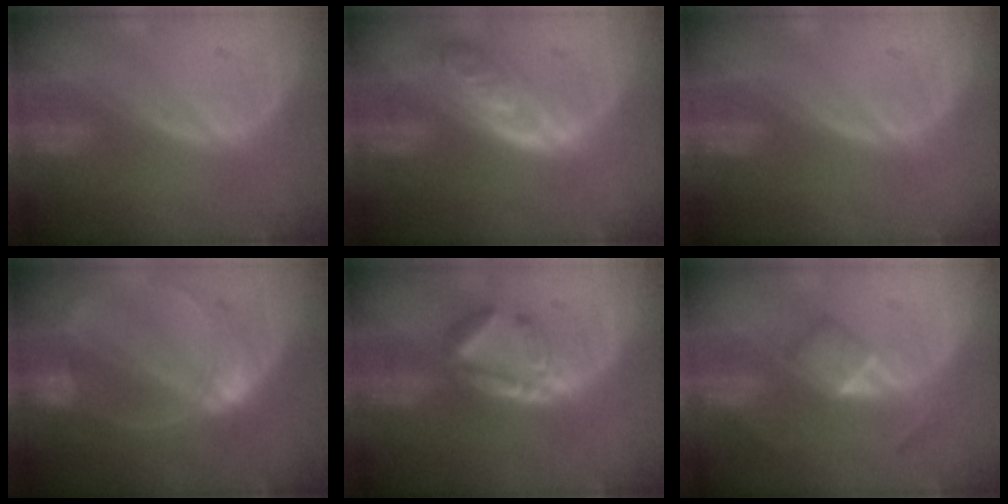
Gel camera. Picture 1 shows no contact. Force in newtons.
{"total": 6.2, "press": 5.7, "slide": 2.6}
{"total": 0.0}
{"total": 7.6, "press": 6.8, "slide": 3.4}
{"total": 5.6, "press": 5.4, "slide": 1.3}
{"total": 5.3, "press": 4.5, "slide": 2.7}